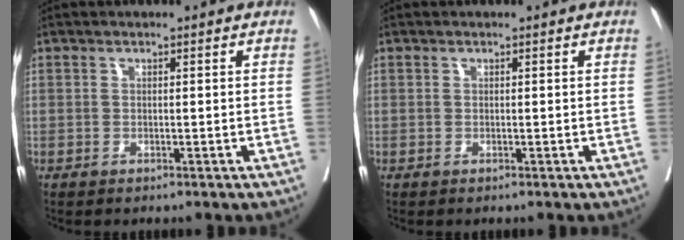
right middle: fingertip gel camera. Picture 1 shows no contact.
{"total": 0.0}